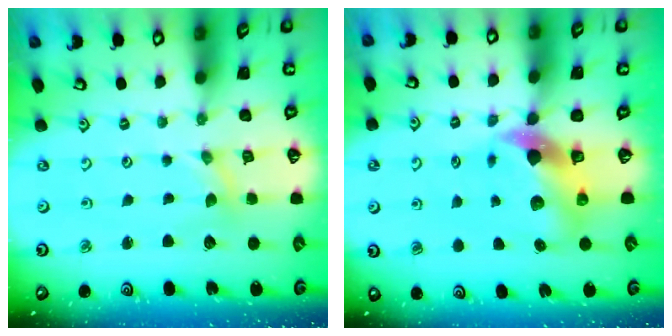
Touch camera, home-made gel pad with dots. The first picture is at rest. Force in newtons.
{"total": 9.0, "press": 8.8, "slide": 1.9}